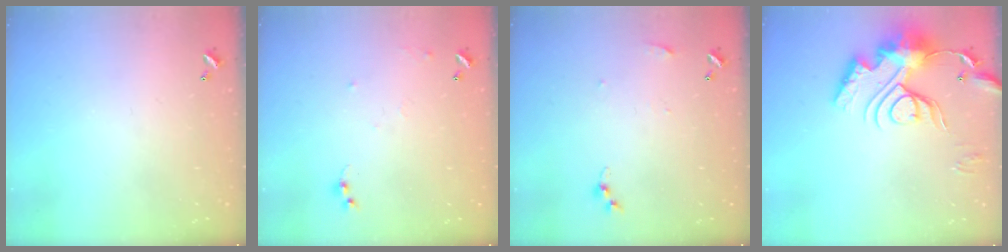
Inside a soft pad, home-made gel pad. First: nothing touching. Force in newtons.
{"total": 6.6, "press": 6.6, "slide": 0.6}
{"total": 3.8, "press": 3.8, "slide": 0.5}
{"total": 18.4, "press": 18.3, "slide": 1.8}